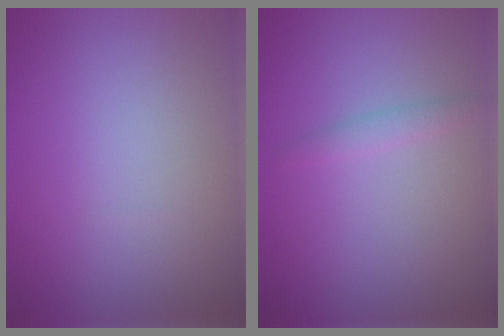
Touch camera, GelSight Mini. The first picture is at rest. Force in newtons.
{"total": 1.0, "press": 1.0, "slide": 0.1}